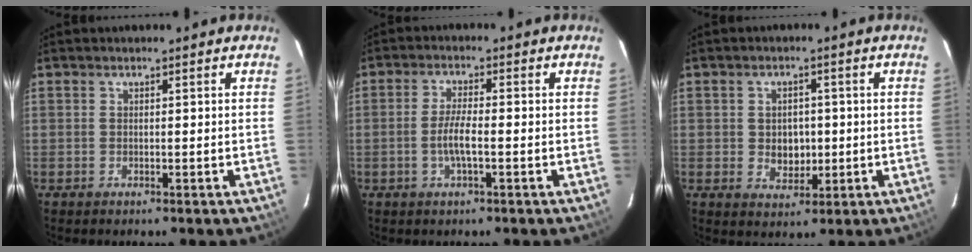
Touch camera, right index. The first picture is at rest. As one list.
[{"total": 4.6, "force": [-1.3, 0.7, 4.3], "torque": [-0.086, 0.000, -0.025]}, {"total": 5.0, "force": [-0.3, 4.0, 3.0], "torque": [-0.050, 0.003, 0.004]}]